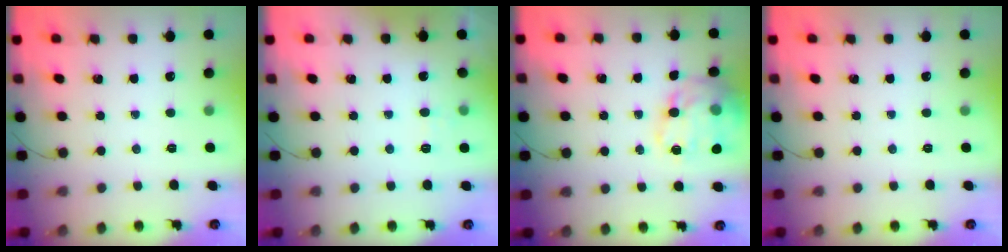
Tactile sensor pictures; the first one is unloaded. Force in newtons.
{"total": 2.8, "press": 2.5, "slide": 1.3}
{"total": 16.0, "press": 15.8, "slide": 2.2}
{"total": 0.0}